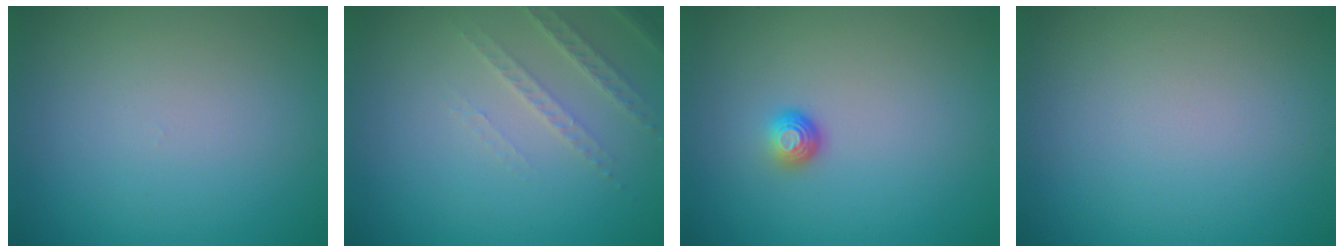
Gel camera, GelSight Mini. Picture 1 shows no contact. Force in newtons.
{"total": 2.2, "press": 2.1, "slide": 0.7}
{"total": 1.5, "press": 1.0, "slide": 1.1}
{"total": 0.0}